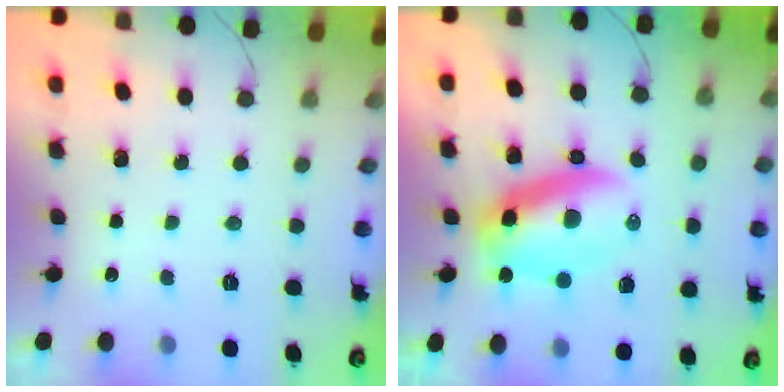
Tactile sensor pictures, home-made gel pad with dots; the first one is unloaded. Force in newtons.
{"total": 9.4, "press": 9.1, "slide": 2.4}